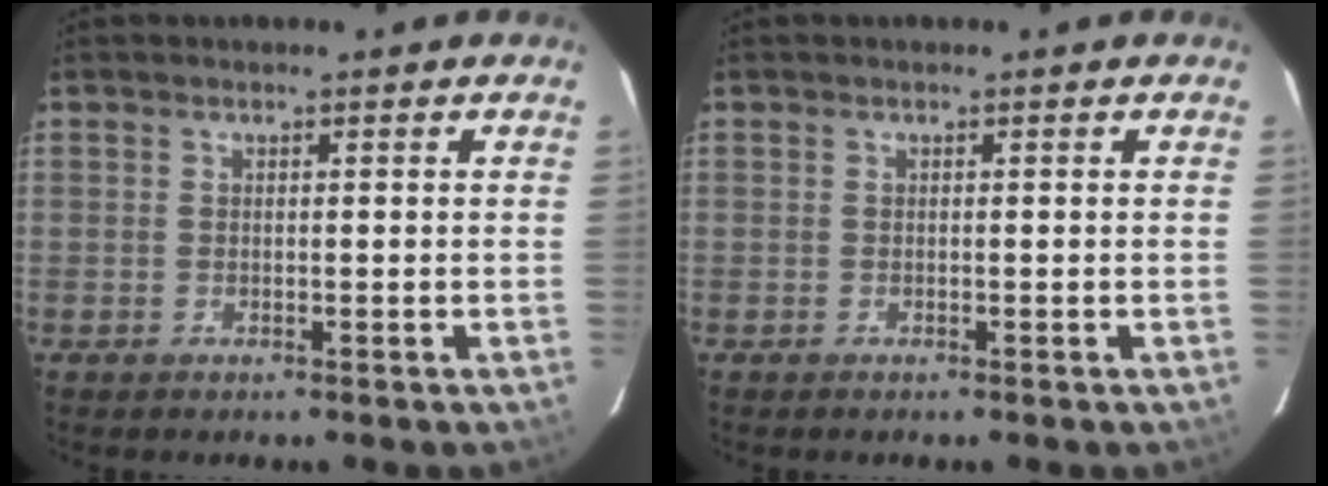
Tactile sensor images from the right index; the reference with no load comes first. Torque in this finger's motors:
{"motor_torque": [0.07, 0.00, -0.03, 0.00]}